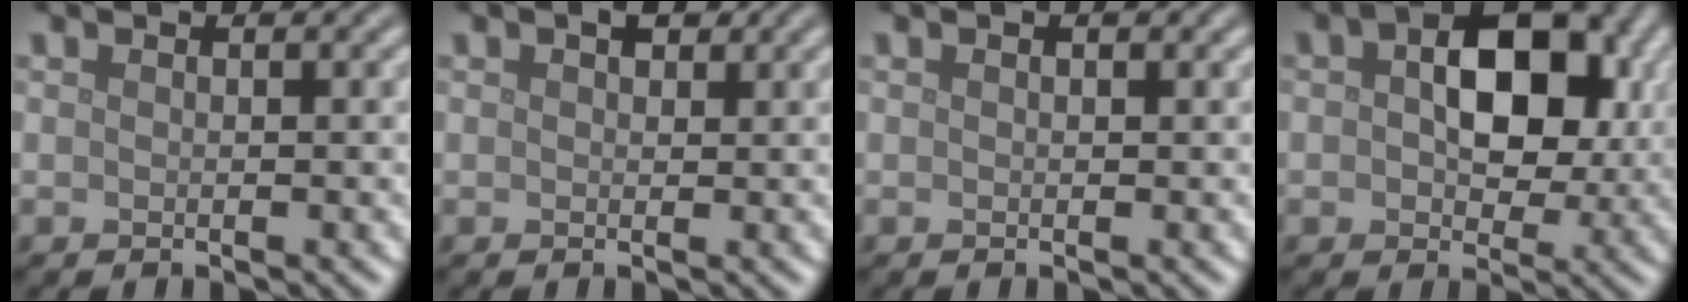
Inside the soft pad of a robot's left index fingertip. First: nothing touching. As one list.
[{"total": 1.4, "force": [0.7, 0.8, 0.9], "torque": [-0.010, 0.003, 0.009]}, {"total": 0.6, "force": [0.3, 0.2, 0.4], "torque": [-0.005, 0.001, 0.004]}, {"total": 9.4, "force": [1.8, 5.8, 7.1], "torque": [-0.093, 0.010, 0.019]}]